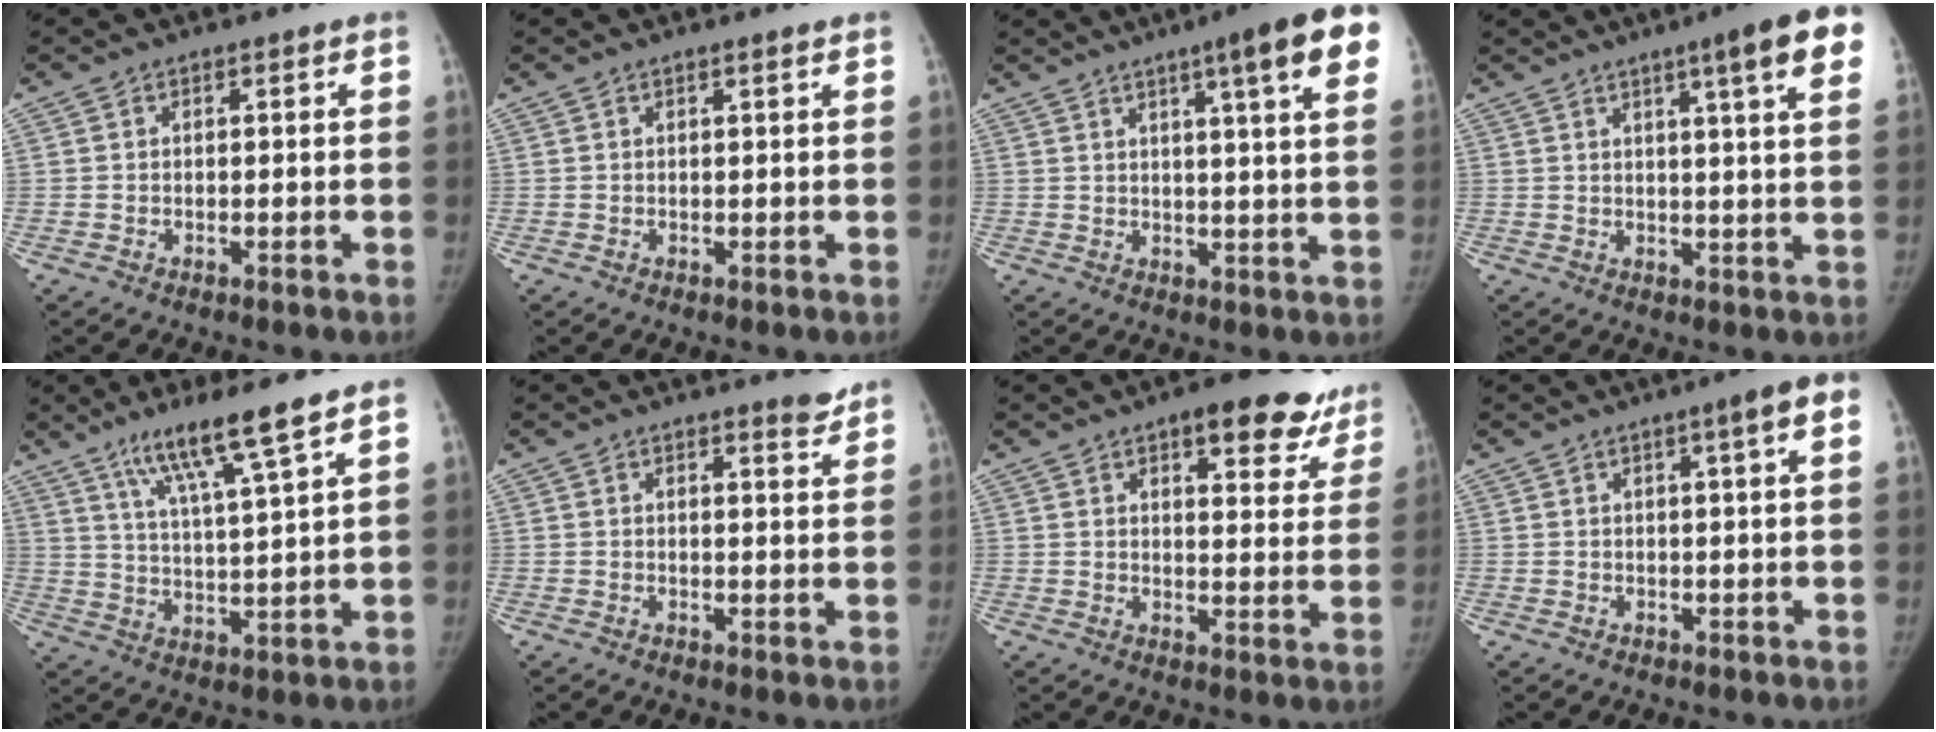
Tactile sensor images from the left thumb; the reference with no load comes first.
{"total": 0.9, "force": [0.6, -0.1, 0.6], "torque": [-0.014, -0.003, 0.013]}
{"total": 14.6, "force": [7.7, 1.4, 12.3], "torque": [-0.153, -0.023, 0.088]}
{"total": 12.3, "force": [6.6, 1.0, 10.4], "torque": [-0.131, -0.021, 0.075]}
{"total": 11.9, "force": [8.0, 0.2, 8.8], "torque": [-0.157, -0.040, 0.146]}
{"total": 3.5, "force": [2.9, 0.3, 1.9], "torque": [-0.017, -0.025, 0.038]}
{"total": 15.1, "force": [10.1, 6.0, 9.6], "torque": [-0.065, -0.045, 0.118]}
{"total": 5.4, "force": [2.2, 0.0, 4.9], "torque": [-0.066, 0.001, 0.028]}